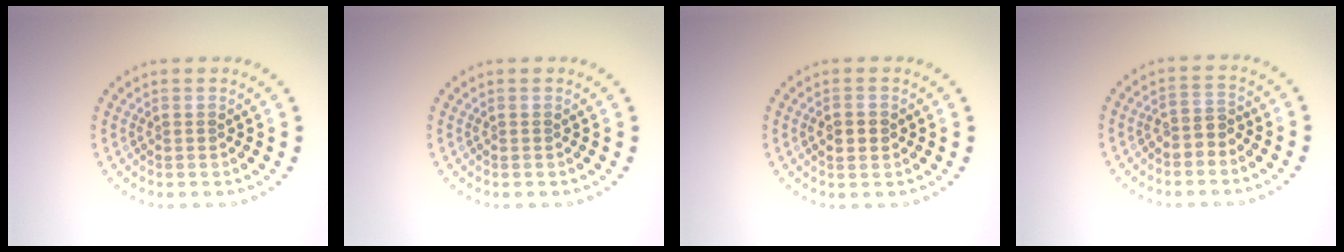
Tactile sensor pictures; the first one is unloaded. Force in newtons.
{"total": 0.0}
{"total": 2.1, "press": 2.1, "slide": 0.1}
{"total": 1.8, "press": 1.5, "slide": 0.9}